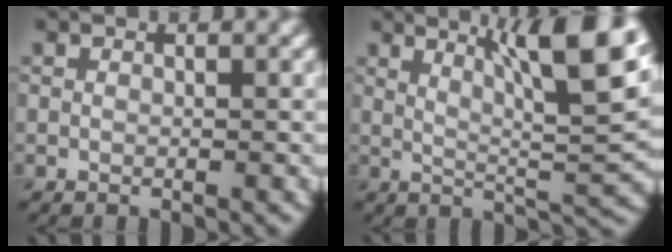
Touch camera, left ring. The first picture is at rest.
{"total": 10.3, "force": [5.1, 2.1, 8.7], "torque": [-0.111, 0.013, 0.080]}